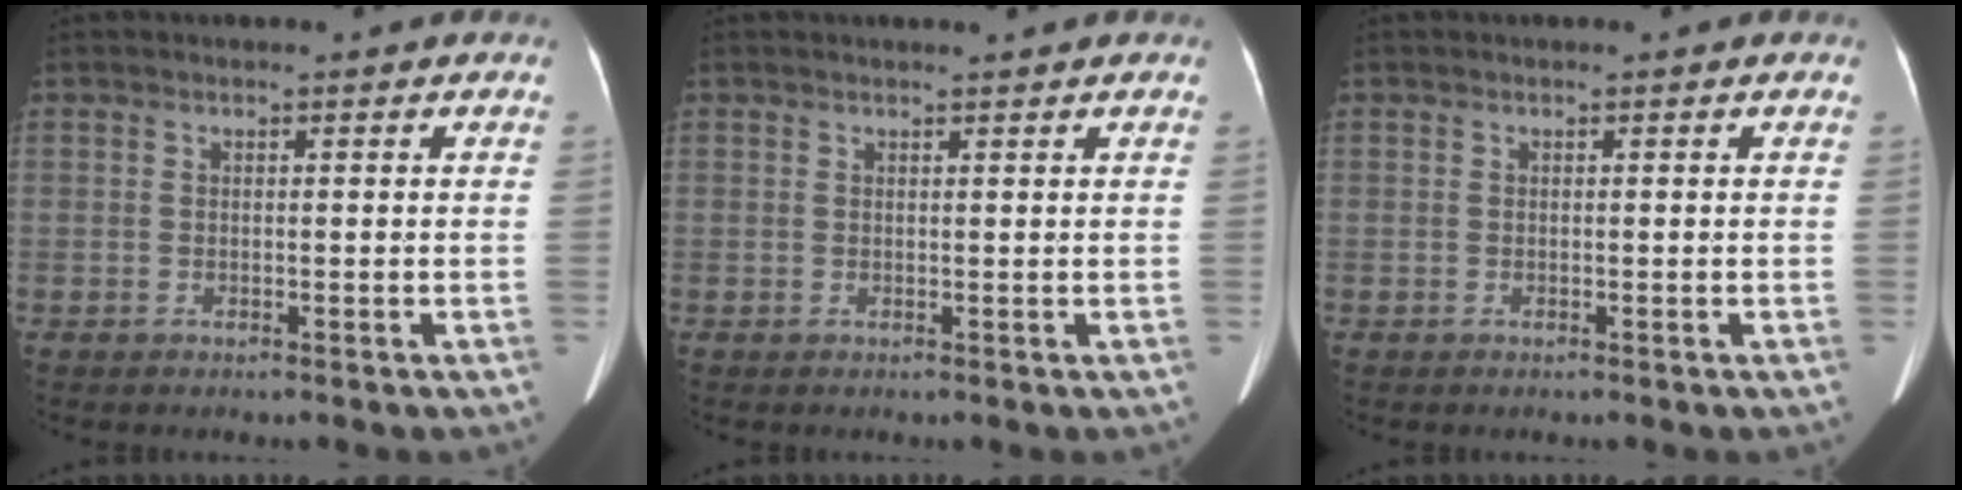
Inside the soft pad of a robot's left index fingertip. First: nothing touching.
{"total": 1.8, "force": [1.7, -0.1, 0.7], "torque": [-0.009, 0.008, 0.026]}
{"total": 0.0}